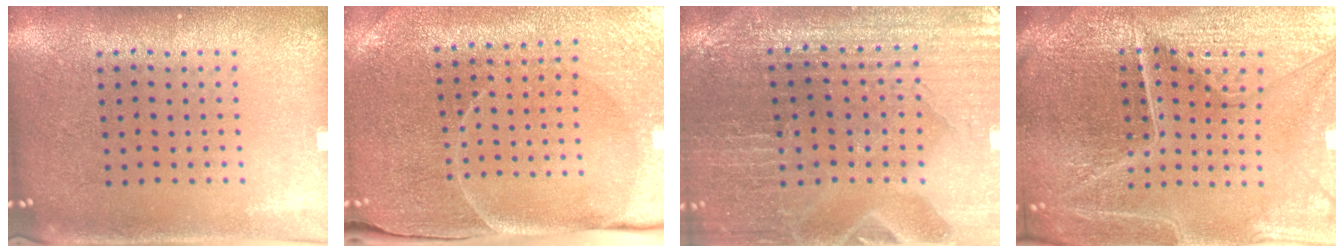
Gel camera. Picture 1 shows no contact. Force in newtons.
{"total": 3.6, "press": 3.6, "slide": 0.6}
{"total": 2.2, "press": 2.1, "slide": 0.2}
{"total": 6.2, "press": 5.5, "slide": 2.8}